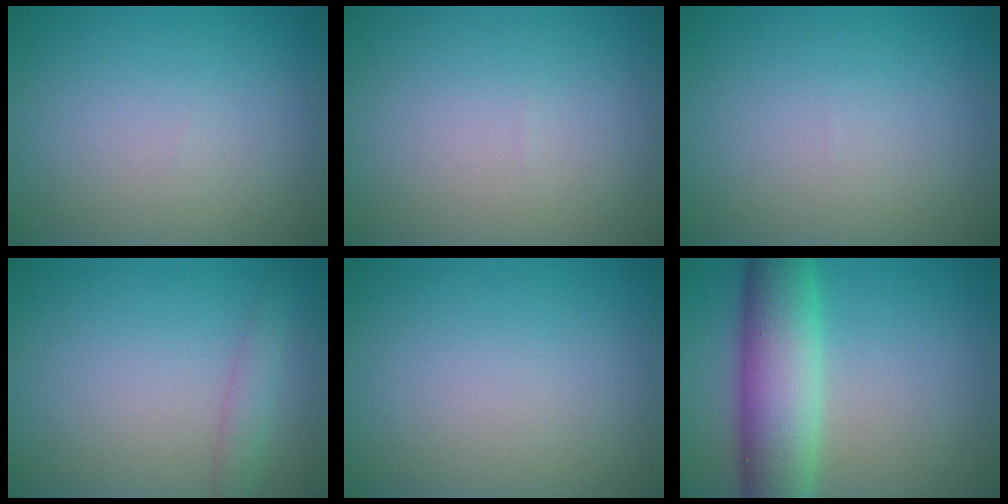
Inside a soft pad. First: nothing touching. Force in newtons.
{"total": 0.0}
{"total": 0.0}
{"total": 1.7, "press": 1.7, "slide": 0.1}
{"total": 0.0}
{"total": 8.9, "press": 8.9, "slide": 0.5}